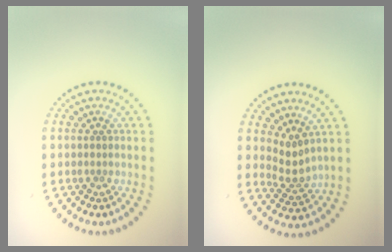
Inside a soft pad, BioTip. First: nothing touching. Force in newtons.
{"total": 2.3, "press": 1.6, "slide": 1.7}